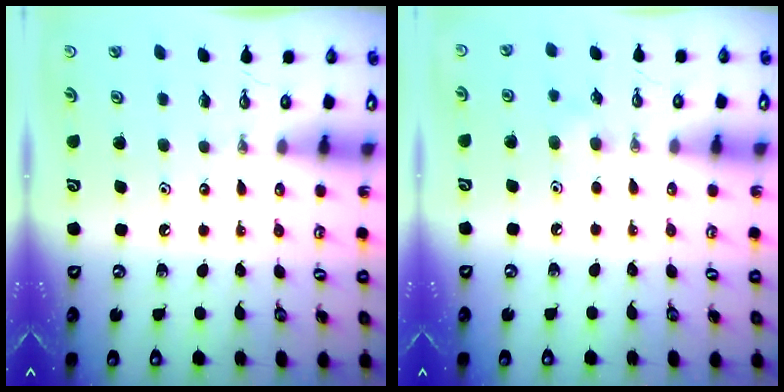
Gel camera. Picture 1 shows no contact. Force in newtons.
{"total": 5.4, "press": 5.2, "slide": 1.3}